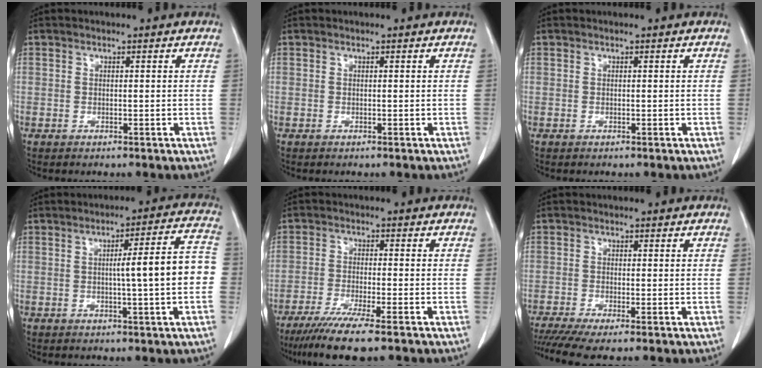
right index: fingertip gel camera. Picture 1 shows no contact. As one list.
[{"total": 0.0}, {"total": 0.0}, {"total": 9.6, "force": [-0.6, 0.2, 9.5], "torque": [-0.124, 0.022, -0.013]}, {"total": 9.0, "force": [-6.6, -0.3, 6.1], "torque": [-0.099, -0.024, -0.107]}, {"total": 5.3, "force": [-3.9, 0.1, 3.5], "torque": [-0.060, -0.013, -0.070]}]